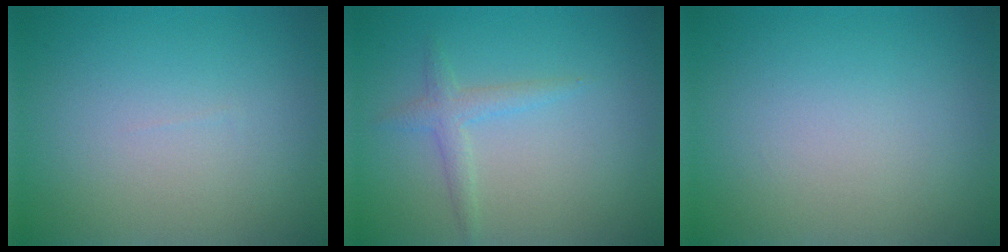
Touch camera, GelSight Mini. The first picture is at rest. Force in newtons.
{"total": 1.7, "press": 1.7, "slide": 0.0}
{"total": 0.0}